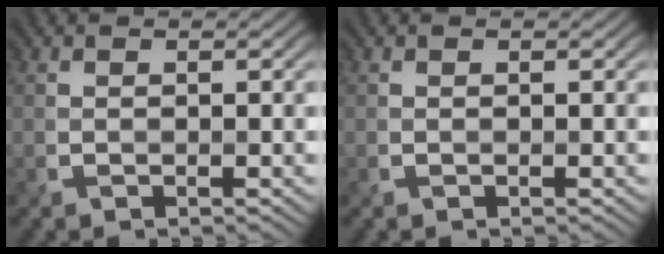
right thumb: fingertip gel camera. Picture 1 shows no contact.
{"total": 0.0}